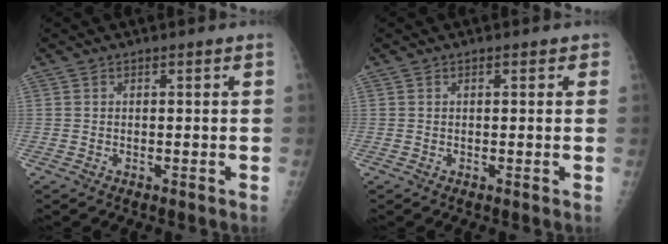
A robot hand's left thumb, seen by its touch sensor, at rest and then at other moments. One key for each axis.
{"total": 1.0, "fx": 0.5, "fy": 0.7, "fz": 0.6, "tx": 0.002, "ty": 0.001, "tz": 0.002}